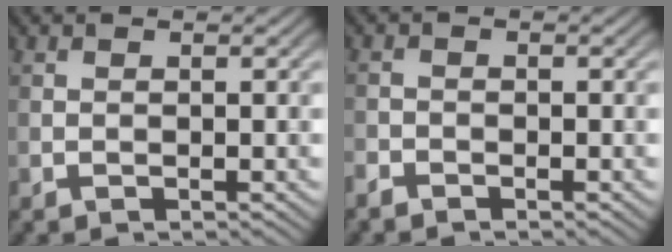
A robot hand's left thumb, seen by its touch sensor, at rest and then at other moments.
{"total": 1.5, "force": [-1.4, 0.5, 0.3], "torque": [-0.007, -0.004, -0.036]}